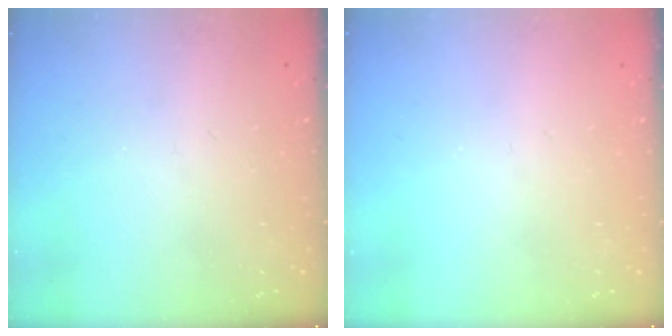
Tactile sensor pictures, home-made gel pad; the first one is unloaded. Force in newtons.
{"total": 0.0}